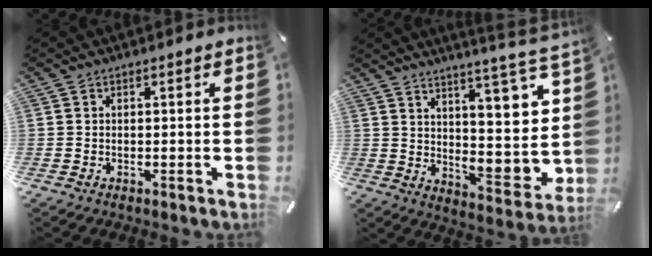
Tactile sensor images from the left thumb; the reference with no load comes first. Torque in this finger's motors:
{"motor_torque": [1.93, 1.91, 1.40, -1.37, 0.18]}